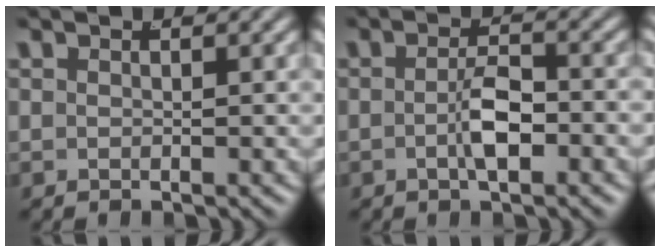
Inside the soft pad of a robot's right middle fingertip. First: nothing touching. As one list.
[{"total": 2.9, "force": [-1.2, 0.7, 2.5], "torque": [-0.046, -0.007, -0.017]}]